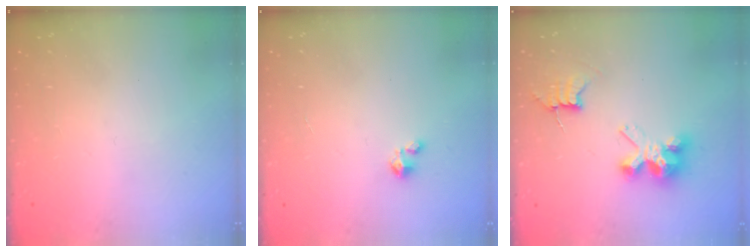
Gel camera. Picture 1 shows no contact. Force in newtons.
{"total": 1.8, "press": 1.8, "slide": 0.1}
{"total": 7.3, "press": 7.3, "slide": 0.6}